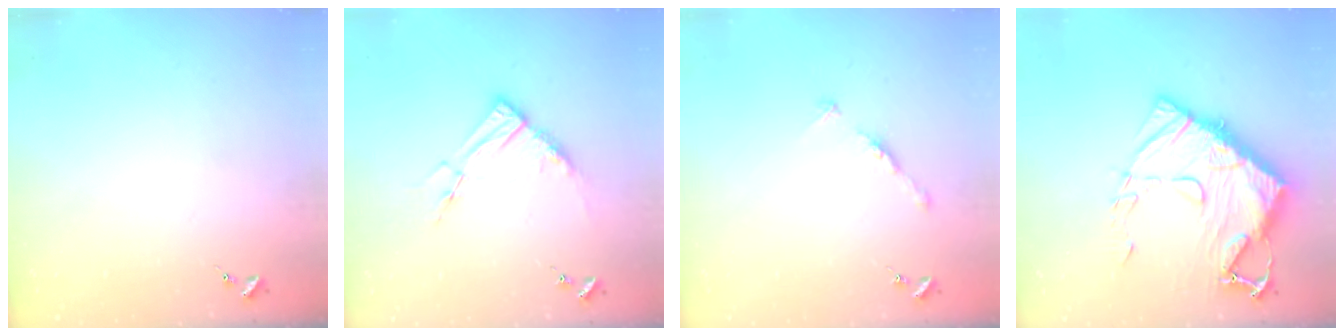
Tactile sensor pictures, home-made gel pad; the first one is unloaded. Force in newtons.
{"total": 10.3, "press": 10.2, "slide": 1.0}
{"total": 4.8, "press": 4.7, "slide": 0.5}
{"total": 18.3, "press": 18.2, "slide": 2.1}